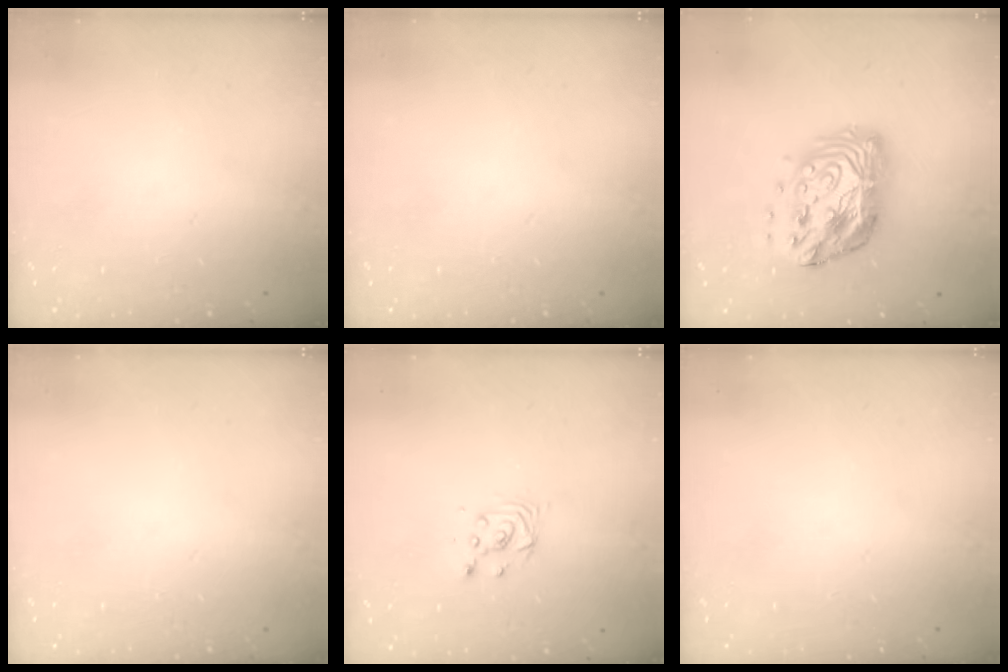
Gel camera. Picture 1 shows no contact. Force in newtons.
{"total": 0.0}
{"total": 15.8, "press": 15.7, "slide": 1.3}
{"total": 0.0}
{"total": 3.4, "press": 3.4, "slide": 0.3}
{"total": 0.0}